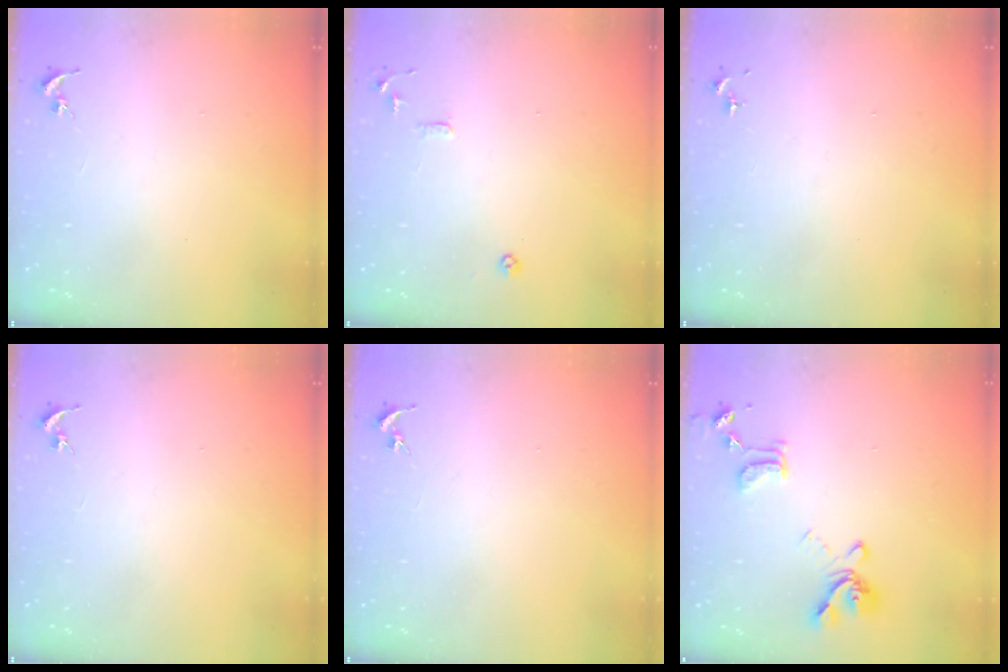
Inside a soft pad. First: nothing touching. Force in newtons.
{"total": 8.9, "press": 8.9, "slide": 1.0}
{"total": 0.0}
{"total": 0.0}
{"total": 0.0}
{"total": 16.4, "press": 16.3, "slide": 1.6}